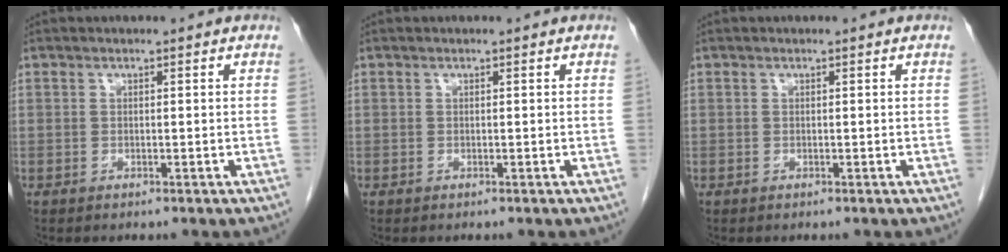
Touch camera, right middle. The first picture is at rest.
{"total": 0.0}
{"total": 0.0}